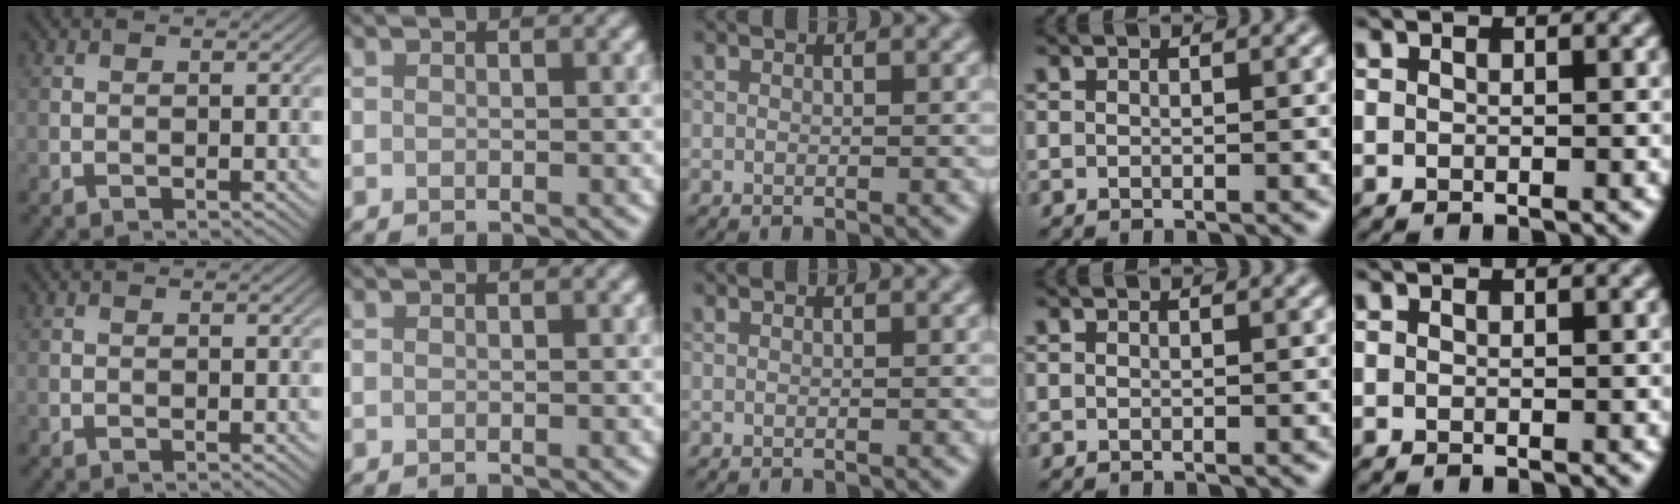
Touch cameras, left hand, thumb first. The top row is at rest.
{}